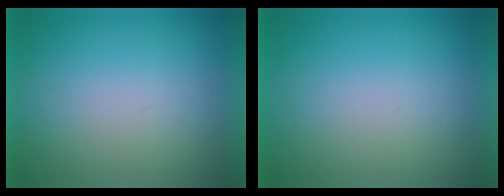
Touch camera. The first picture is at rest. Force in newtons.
{"total": 0.0}